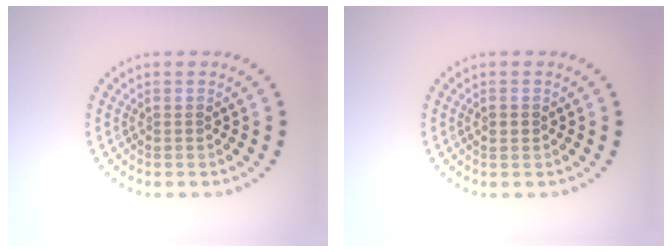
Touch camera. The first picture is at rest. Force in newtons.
{"total": 1.1, "press": 1.1, "slide": 0.1}